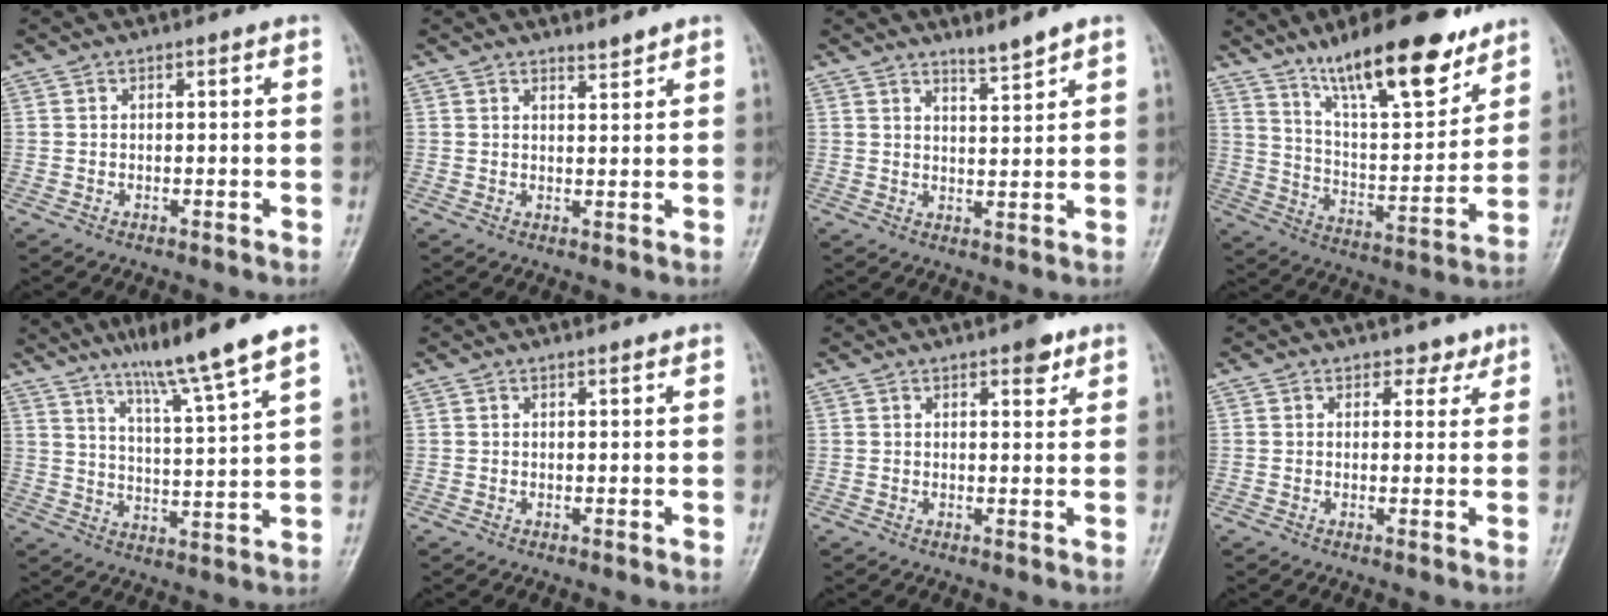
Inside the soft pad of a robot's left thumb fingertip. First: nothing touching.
{"total": 1.8, "force": [1.7, 0.1, 0.6], "torque": [-0.003, -0.018, 0.030]}
{"total": 3.5, "force": [3.1, -0.1, 1.7], "torque": [-0.028, -0.030, 0.056]}
{"total": 19.6, "force": [13.7, 5.6, 12.9], "torque": [-0.168, -0.073, 0.233]}
{"total": 12.9, "force": [9.3, 0.0, 8.9], "torque": [-0.143, -0.049, 0.155]}
{"total": 0.9, "force": [0.8, 0.0, 0.4], "torque": [-0.005, -0.002, 0.014]}
{"total": 3.6, "force": [2.3, 1.4, 2.3], "torque": [-0.018, -0.010, 0.029]}
{"total": 2.5, "force": [1.8, 1.6, 0.4], "torque": [0.017, -0.010, 0.021]}